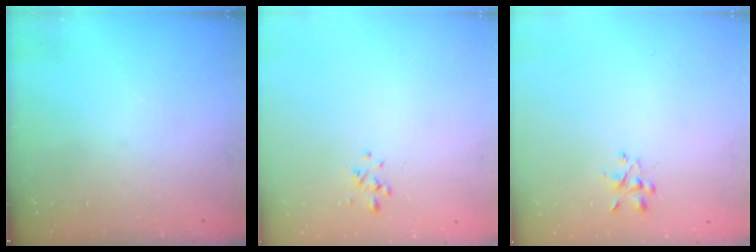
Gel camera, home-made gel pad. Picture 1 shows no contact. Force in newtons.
{"total": 0.8, "press": 0.6, "slide": 0.4}
{"total": 2.2, "press": 2.1, "slide": 0.8}